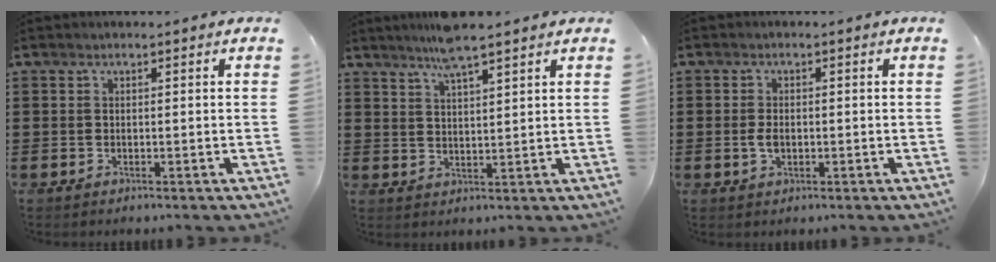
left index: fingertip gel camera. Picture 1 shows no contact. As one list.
[{"total": 5.2, "force": [4.4, 0.0, 2.8], "torque": [-0.067, -0.006, 0.078]}, {"total": 2.3, "force": [-0.2, 1.3, 1.9], "torque": [-0.045, 0.001, -0.006]}]